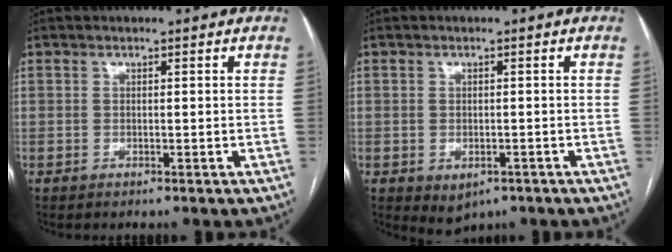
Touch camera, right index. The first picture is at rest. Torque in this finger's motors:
{"motor_torque": [0.59, -0.46, 0.10, 0.00]}